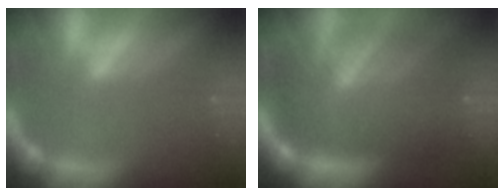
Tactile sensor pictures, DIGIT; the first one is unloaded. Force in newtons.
{"total": 10.0}